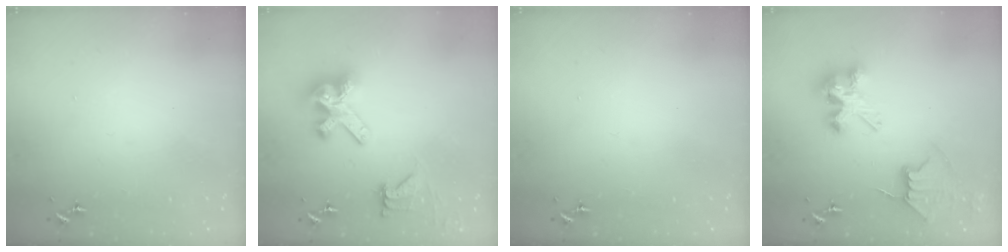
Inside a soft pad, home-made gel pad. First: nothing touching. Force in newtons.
{"total": 12.1, "press": 12.0, "slide": 0.6}
{"total": 0.0}
{"total": 8.5, "press": 8.5, "slide": 0.7}